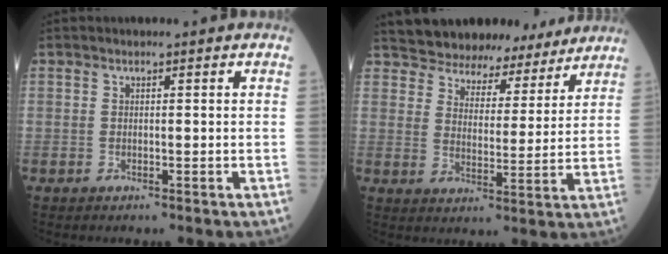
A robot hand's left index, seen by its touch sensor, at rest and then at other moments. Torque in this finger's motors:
{"motor_torque": [-1.04, -1.09, -0.64, 0.15]}